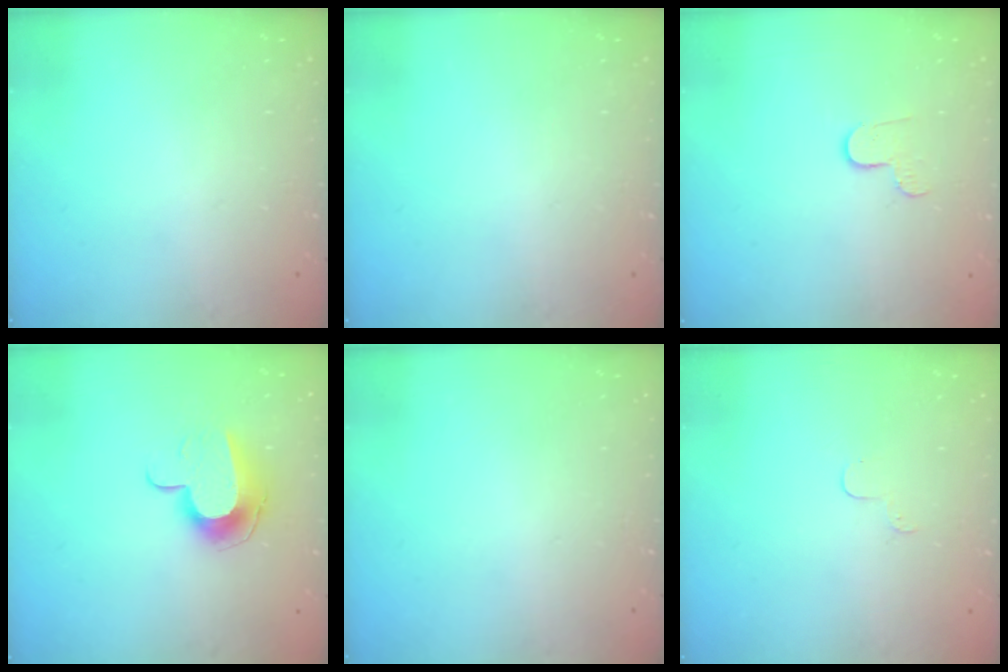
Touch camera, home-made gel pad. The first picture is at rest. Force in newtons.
{"total": 0.0}
{"total": 5.5, "press": 5.5, "slide": 0.5}
{"total": 10.8, "press": 10.8, "slide": 0.6}
{"total": 0.0}
{"total": 3.7, "press": 3.7, "slide": 0.4}